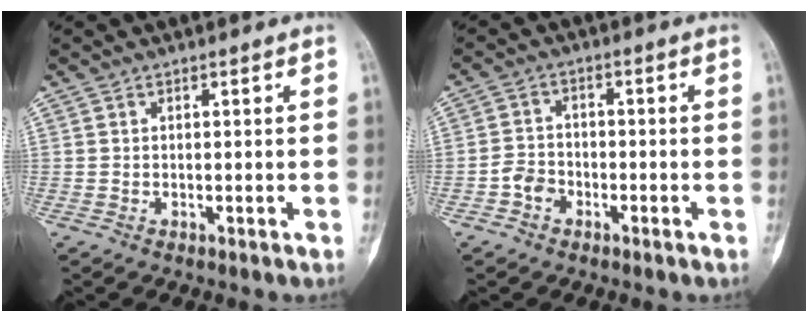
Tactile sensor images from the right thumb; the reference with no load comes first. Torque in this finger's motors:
{"motor_torque": [0.62, 0.44, 0.36, -0.46, 0.12]}